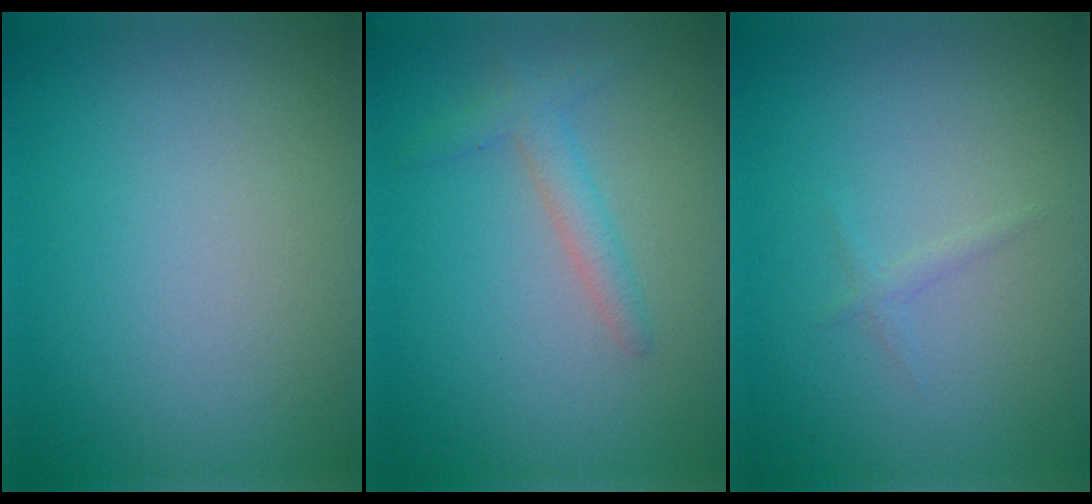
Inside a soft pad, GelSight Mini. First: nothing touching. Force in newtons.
{"total": 2.0, "press": 2.0, "slide": 0.1}
{"total": 0.6, "press": 0.6, "slide": 0.1}